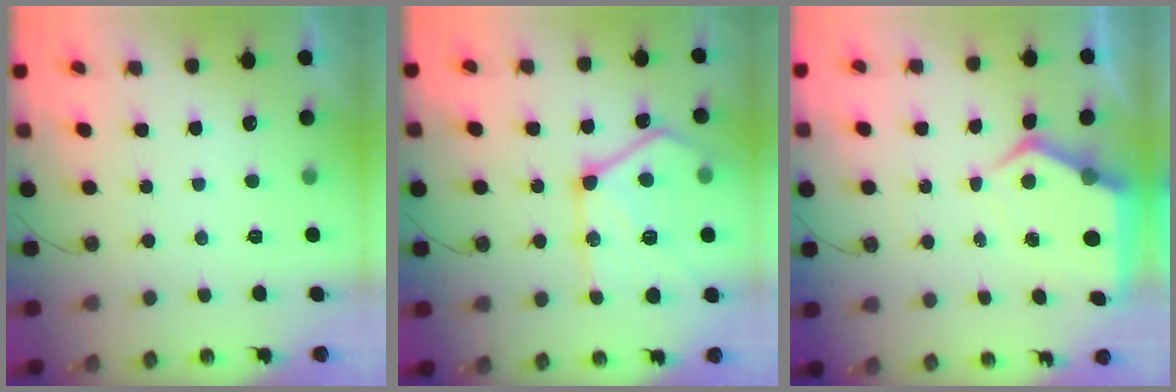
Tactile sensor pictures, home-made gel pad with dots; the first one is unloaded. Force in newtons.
{"total": 21.9, "press": 21.8, "slide": 2.0}
{"total": 7.1, "press": 7.1, "slide": 0.6}